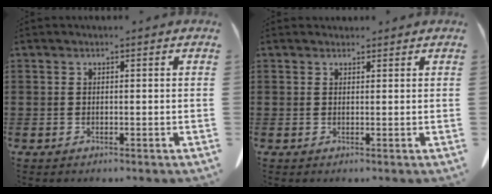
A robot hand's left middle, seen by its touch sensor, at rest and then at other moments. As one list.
[{"total": 0.9, "force": [0.9, 0.3, 0.0], "torque": [0.005, -0.005, 0.017]}]